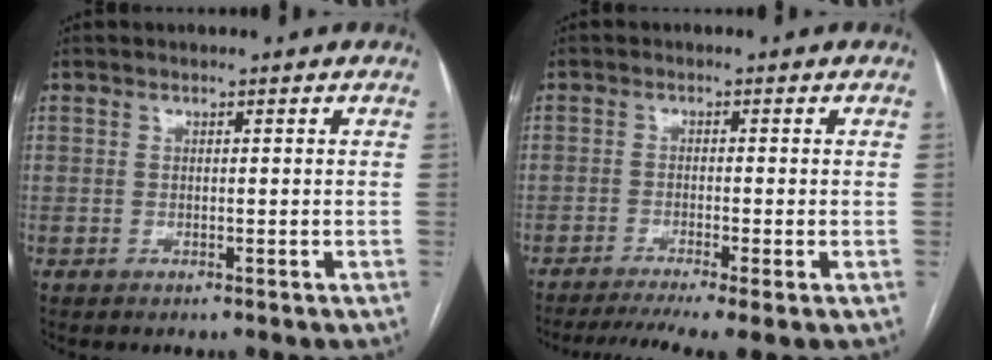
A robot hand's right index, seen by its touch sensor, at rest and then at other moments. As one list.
[{"total": 8.3, "force": [-6.2, -0.2, 5.5], "torque": [-0.084, -0.012, -0.097]}]